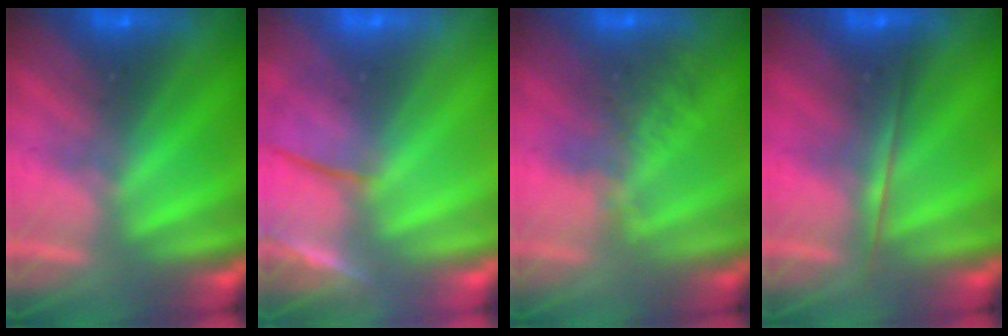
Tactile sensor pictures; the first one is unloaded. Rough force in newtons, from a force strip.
{"total": 3.6}
{"total": 2.4}
{"total": 1.7}